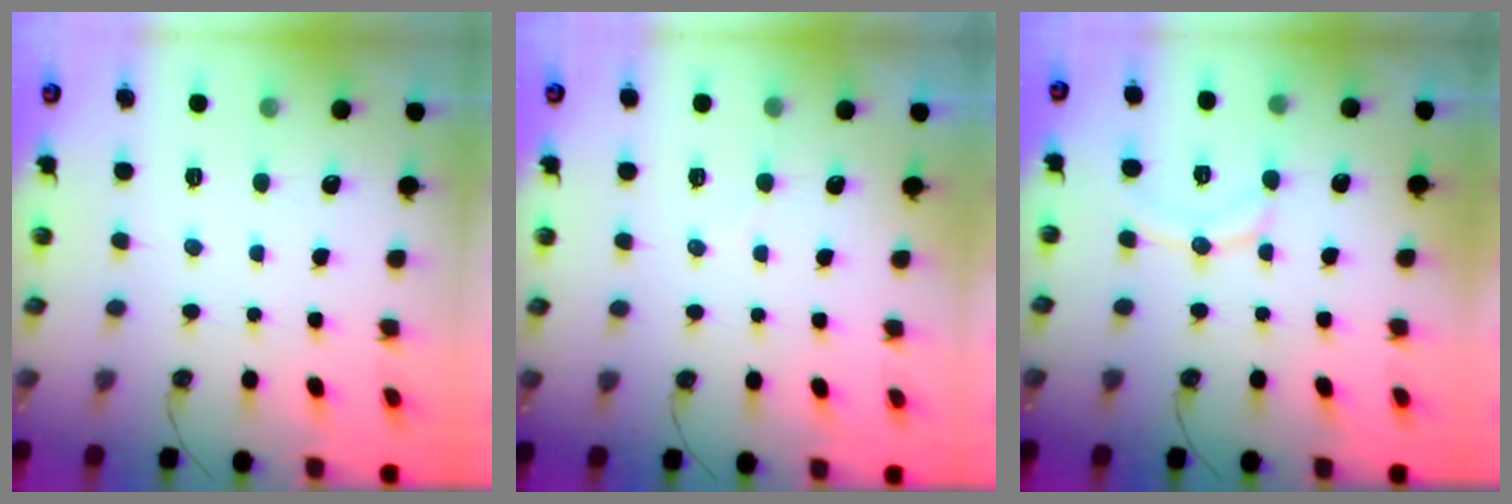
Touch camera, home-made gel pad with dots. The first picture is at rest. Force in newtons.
{"total": 2.7, "press": 2.6, "slide": 0.3}
{"total": 7.7, "press": 7.7, "slide": 0.2}